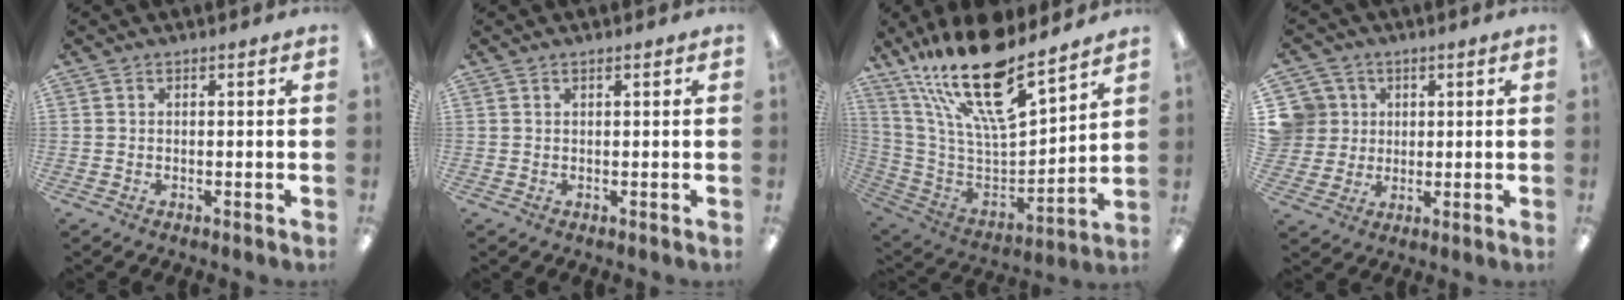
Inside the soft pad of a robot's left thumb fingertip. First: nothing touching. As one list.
[{"total": 0.5, "force": [0.4, 0.1, 0.3], "torque": [-0.006, 0.002, 0.008]}, {"total": 22.8, "force": [16.6, 6.8, 14.1], "torque": [-0.252, -0.108, 0.288]}, {"total": 7.7, "force": [2.2, 7.4, 0.3], "torque": [-0.029, -0.004, 0.047]}]